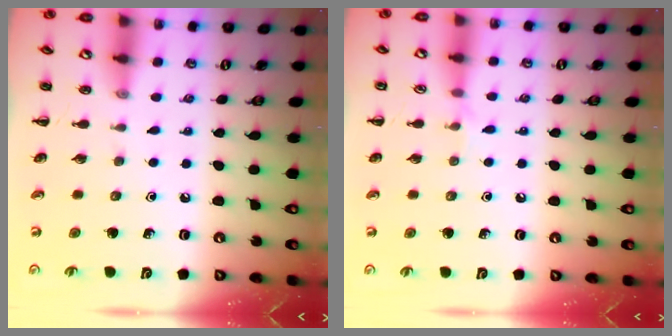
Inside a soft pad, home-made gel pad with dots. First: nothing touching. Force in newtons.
{"total": 4.1, "press": 3.9, "slide": 1.5}